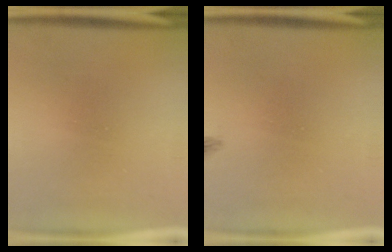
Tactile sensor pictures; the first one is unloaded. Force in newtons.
{"total": 0.9}